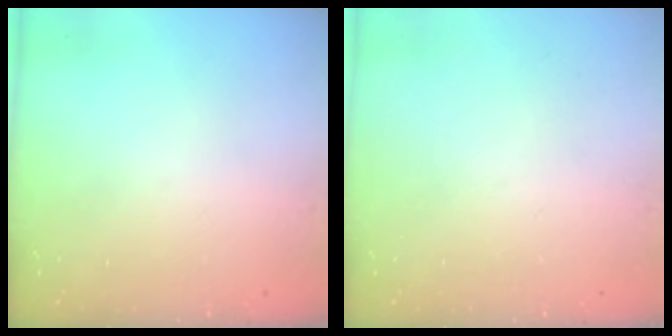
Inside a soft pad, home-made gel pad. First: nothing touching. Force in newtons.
{"total": 0.0}